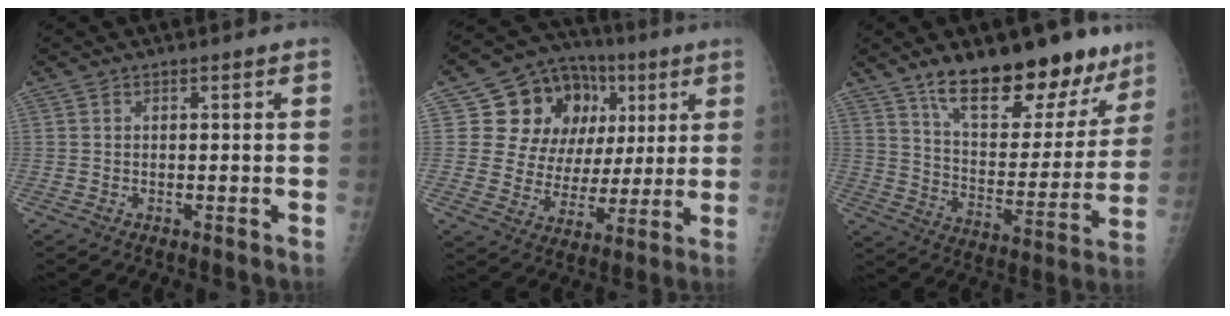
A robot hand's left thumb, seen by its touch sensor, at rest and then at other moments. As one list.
[{"total": 17.9, "force": [5.4, 14.4, 9.1], "torque": [-0.084, 0.016, 0.102]}, {"total": 21.6, "force": [15.4, 9.1, 12.1], "torque": [-0.123, -0.089, 0.240]}]